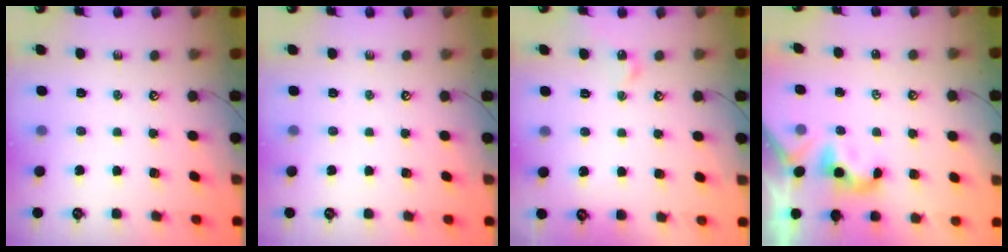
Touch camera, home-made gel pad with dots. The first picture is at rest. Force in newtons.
{"total": 0.0}
{"total": 2.0, "press": 1.9, "slide": 0.5}
{"total": 2.1, "press": 2.1, "slide": 0.3}